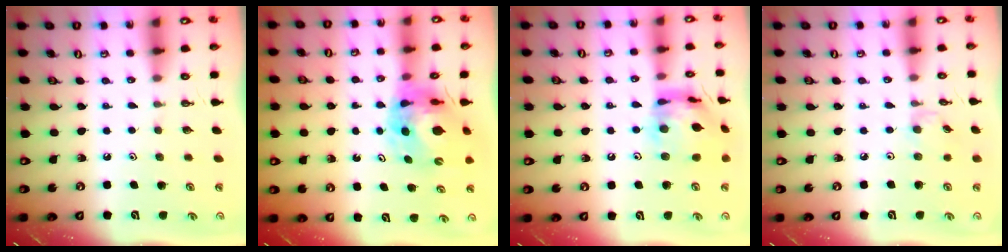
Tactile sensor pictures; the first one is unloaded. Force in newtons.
{"total": 10.4, "press": 10.4, "slide": 1.0}
{"total": 14.9, "press": 14.8, "slide": 1.5}
{"total": 1.9, "press": 1.9, "slide": 0.4}